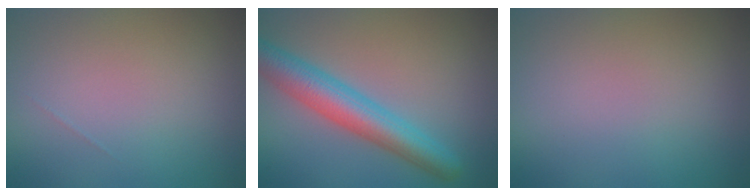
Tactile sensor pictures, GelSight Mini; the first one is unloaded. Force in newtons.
{"total": 5.4, "press": 5.4, "slide": 0.2}
{"total": 0.0}